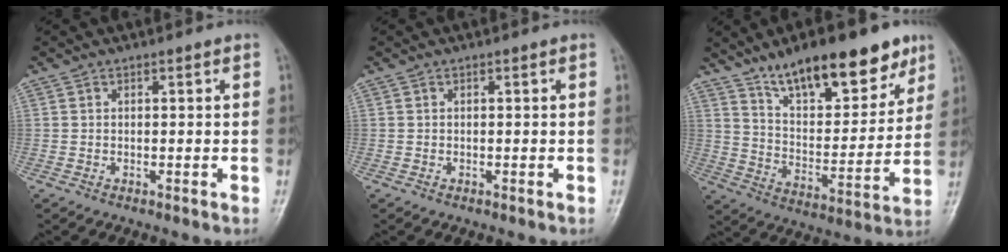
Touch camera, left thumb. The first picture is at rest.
{"total": 0.0}
{"total": 20.3, "force": [13.8, 7.9, 12.7], "torque": [-0.146, -0.062, 0.227]}